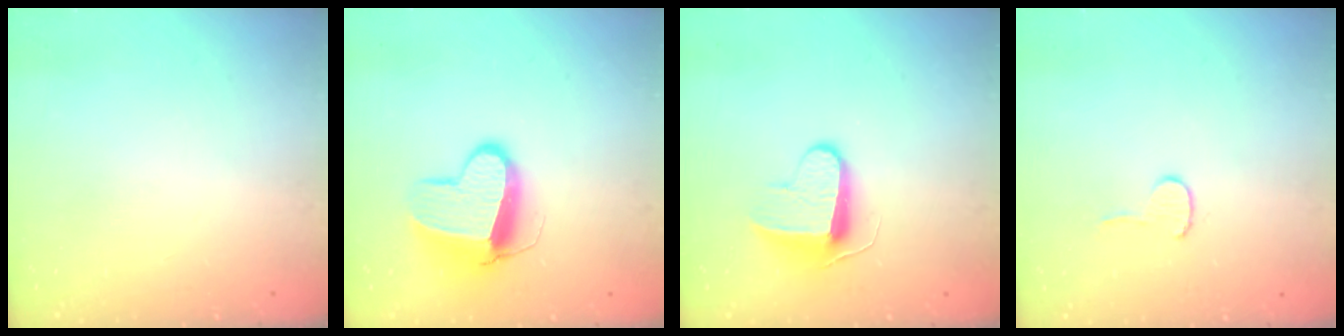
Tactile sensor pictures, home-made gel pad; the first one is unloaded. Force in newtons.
{"total": 12.0, "press": 11.9, "slide": 1.2}
{"total": 9.2, "press": 9.2, "slide": 0.3}
{"total": 4.5, "press": 4.4, "slide": 0.4}